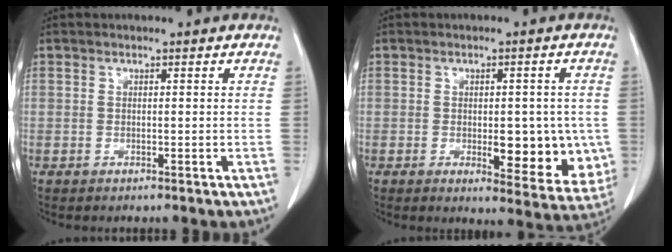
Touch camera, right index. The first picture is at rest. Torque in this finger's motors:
{"motor_torque": [0.14, 0.33, 0.14, 0.07]}